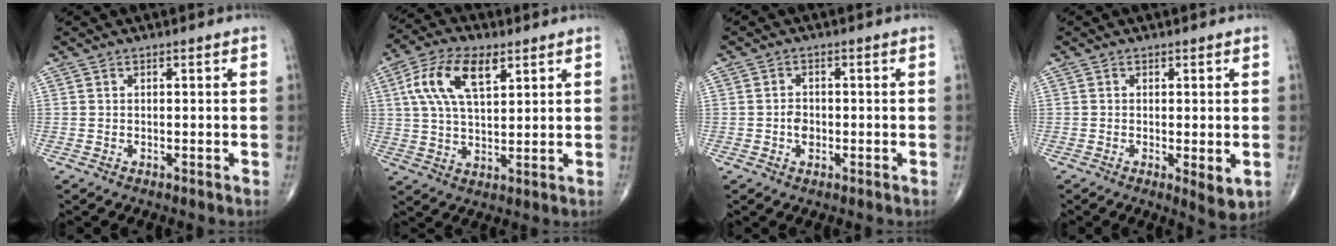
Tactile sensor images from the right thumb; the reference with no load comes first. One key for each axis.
{"total": 12.4, "fx": 4.9, "fy": 6.0, "fz": 9.7, "tx": -0.184, "ty": 0.001, "tz": 0.089}
{"total": 2.4, "fx": -0.6, "fy": 1.8, "fz": 1.5, "tx": -0.014, "ty": 0.004, "tz": -0.012}
{"total": 4.0, "fx": -0.7, "fy": 1.3, "fz": 3.7, "tx": -0.056, "ty": -0.014, "tz": -0.011}